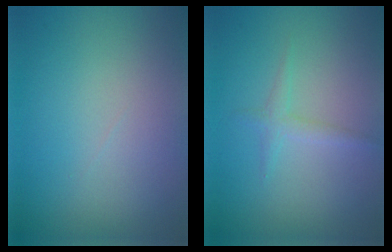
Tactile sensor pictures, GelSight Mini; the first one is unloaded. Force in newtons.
{"total": 1.3, "press": 1.3, "slide": 0.1}